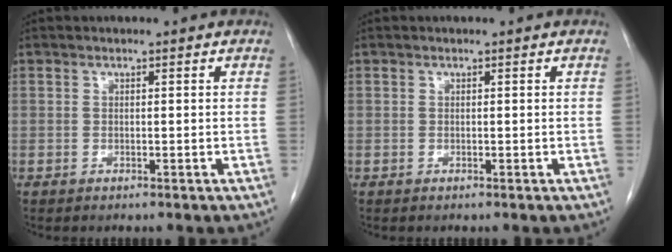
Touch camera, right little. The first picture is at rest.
{"total": 0.0}